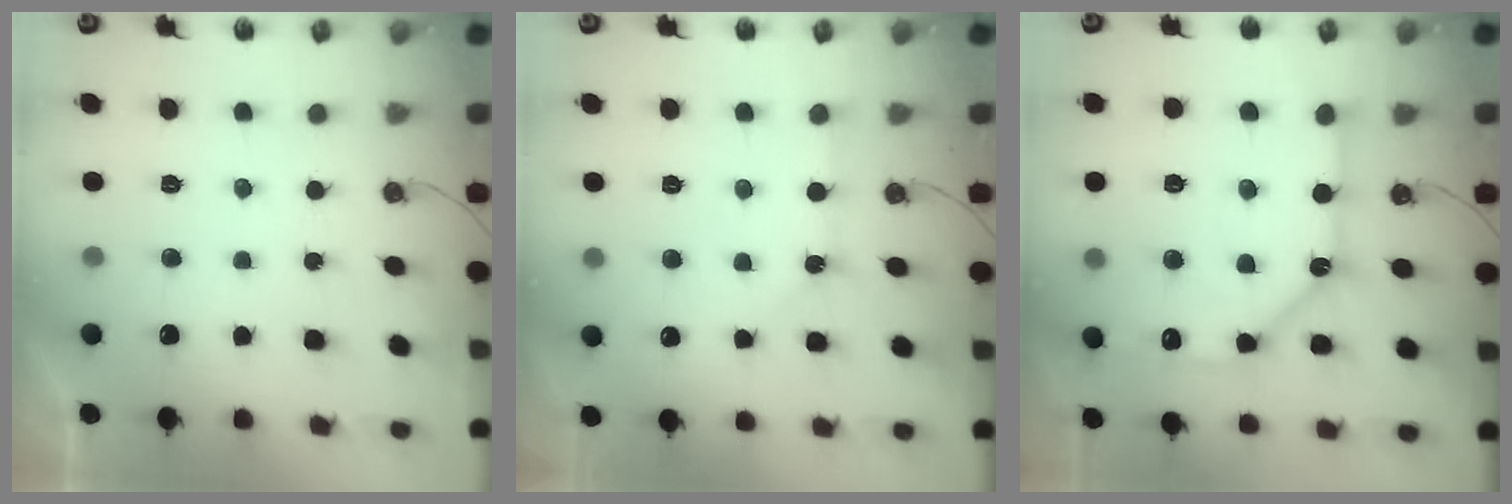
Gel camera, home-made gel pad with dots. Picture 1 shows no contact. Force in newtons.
{"total": 0.7, "press": 0.7, "slide": 0.1}
{"total": 16.2, "press": 16.1, "slide": 1.9}